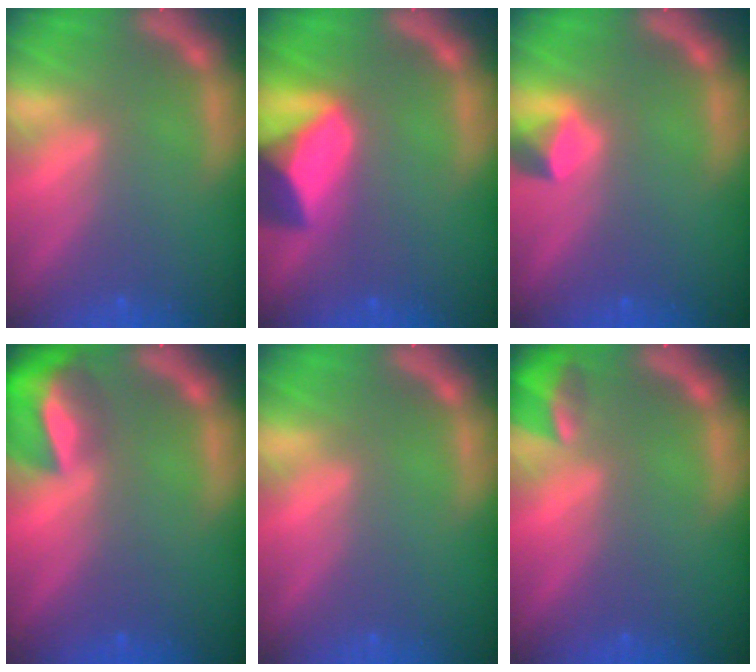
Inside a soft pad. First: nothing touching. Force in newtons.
{"total": 8.4}
{"total": 1.9}
{"total": 7.4}
{"total": 0.0}
{"total": 2.9}